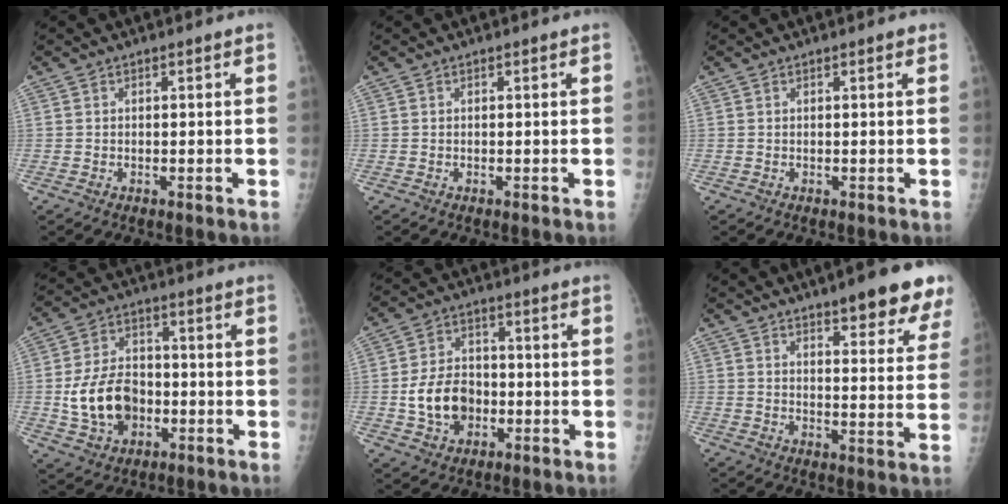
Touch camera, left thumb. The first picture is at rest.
{"total": 0.0}
{"total": 0.7, "force": [0.4, 0.2, 0.6], "torque": [-0.008, 0.001, 0.003]}
{"total": 12.2, "force": [-2.4, 9.0, 7.9], "torque": [-0.121, 0.018, -0.037]}
{"total": 10.1, "force": [-2.1, 7.7, 6.2], "torque": [-0.086, 0.017, -0.035]}
{"total": 15.4, "force": [11.0, 3.5, 10.1], "torque": [-0.099, -0.056, 0.136]}